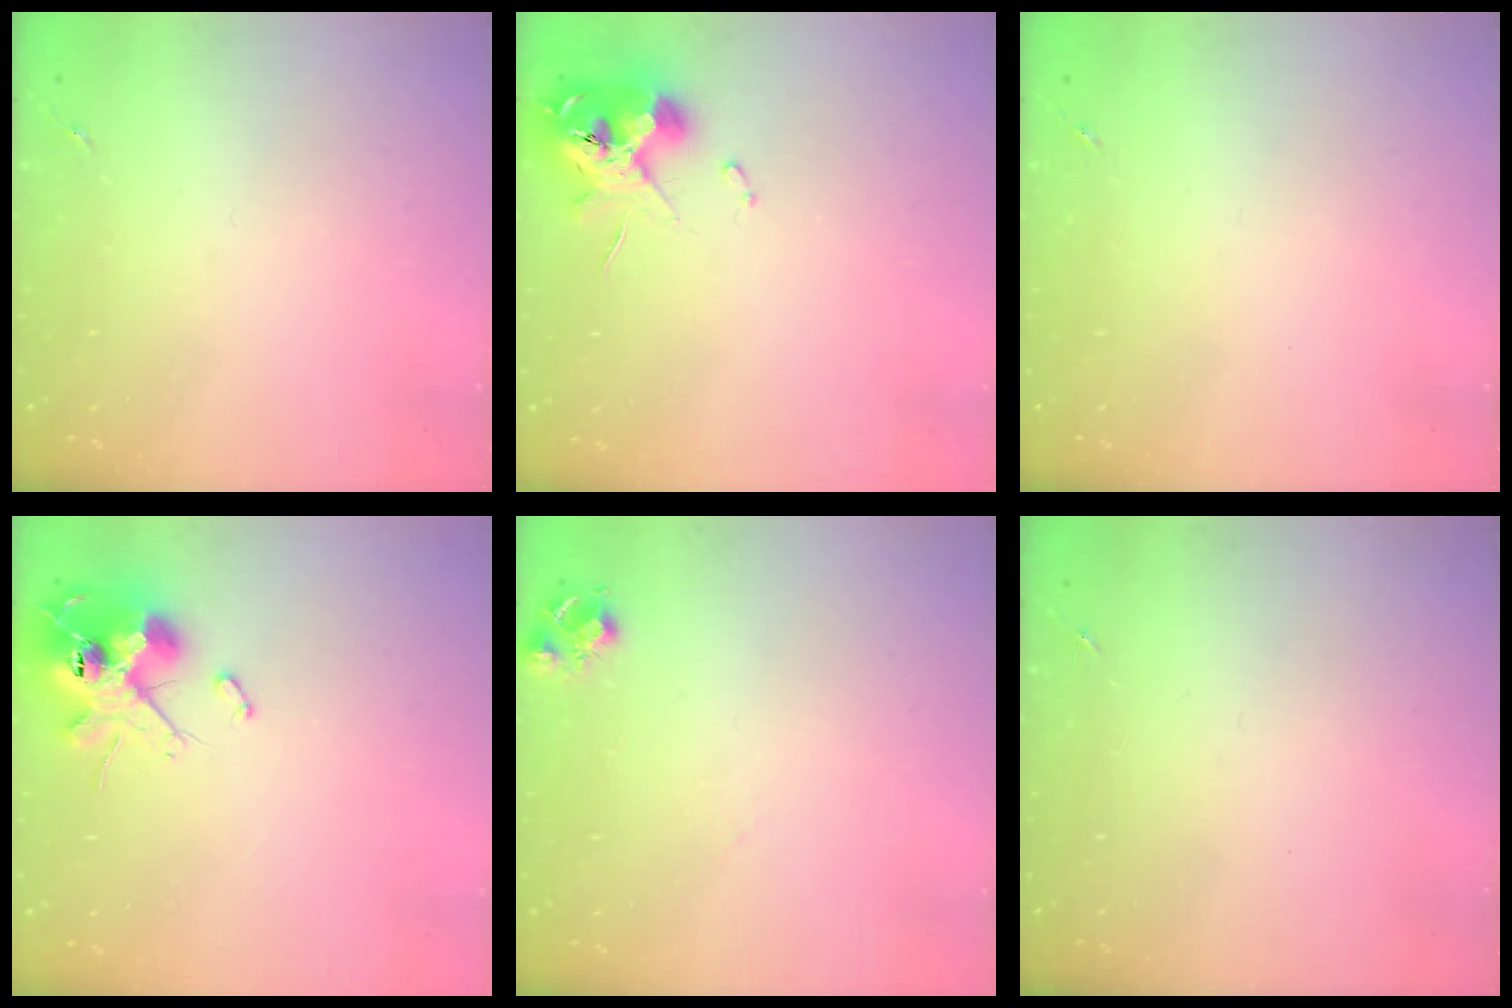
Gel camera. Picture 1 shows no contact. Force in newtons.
{"total": 11.3, "press": 11.2, "slide": 1.6}
{"total": 0.0}
{"total": 13.9, "press": 13.8, "slide": 1.3}
{"total": 7.3, "press": 7.2, "slide": 0.8}
{"total": 0.0}